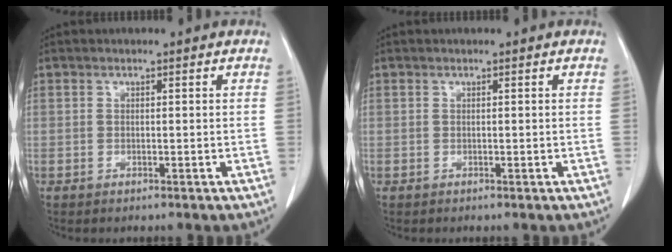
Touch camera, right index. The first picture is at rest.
{"total": 0.0}